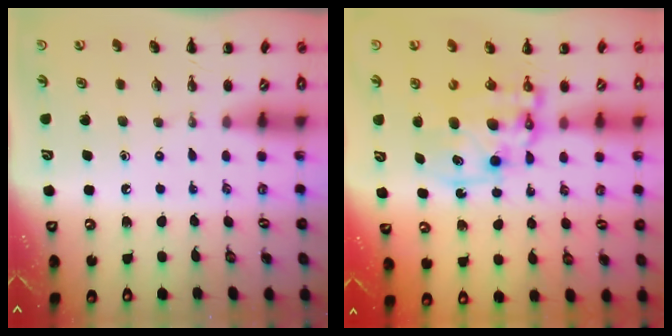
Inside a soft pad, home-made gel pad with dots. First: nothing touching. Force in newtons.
{"total": 11.7, "press": 11.3, "slide": 2.8}